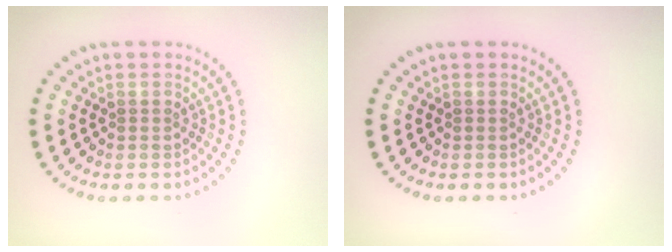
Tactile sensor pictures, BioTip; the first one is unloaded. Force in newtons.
{"total": 0.0}